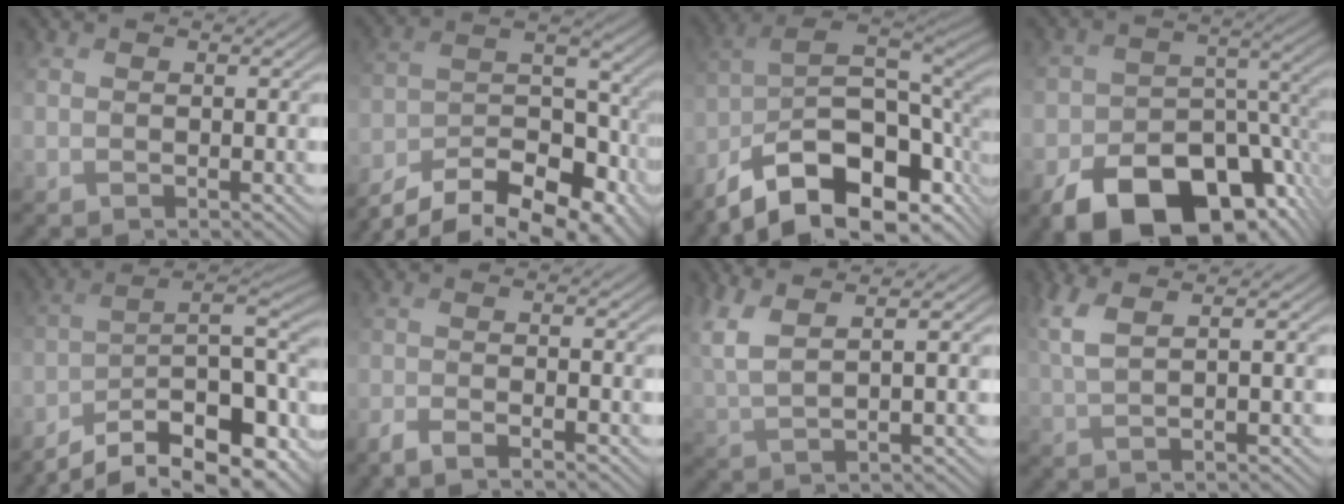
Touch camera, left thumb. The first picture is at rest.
{"total": 14.4, "force": [-10.5, 5.9, 7.8], "torque": [-0.174, -0.010, -0.163]}
{"total": 16.9, "force": [-8.9, 7.9, 12.0], "torque": [-0.250, -0.031, -0.147]}
{"total": 15.3, "force": [-8.7, 9.3, 8.5], "torque": [-0.142, -0.040, -0.138]}
{"total": 17.9, "force": [-12.4, 5.9, 11.4], "torque": [-0.199, -0.018, -0.182]}
{"total": 3.8, "force": [-2.9, 0.5, 2.4], "torque": [-0.042, -0.003, -0.067]}
{"total": 6.5, "force": [3.5, 1.6, 5.2], "torque": [-0.117, 0.018, 0.071]}
{"total": 5.2, "force": [2.1, 1.2, 4.6], "torque": [-0.088, 0.016, 0.040]}